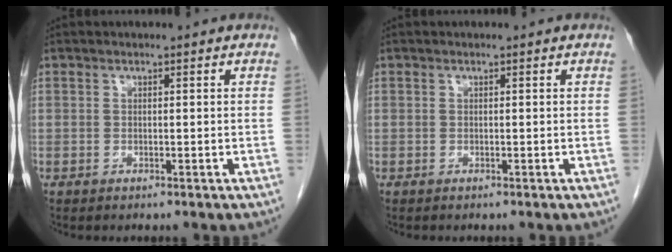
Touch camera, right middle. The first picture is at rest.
{"total": 0.0}